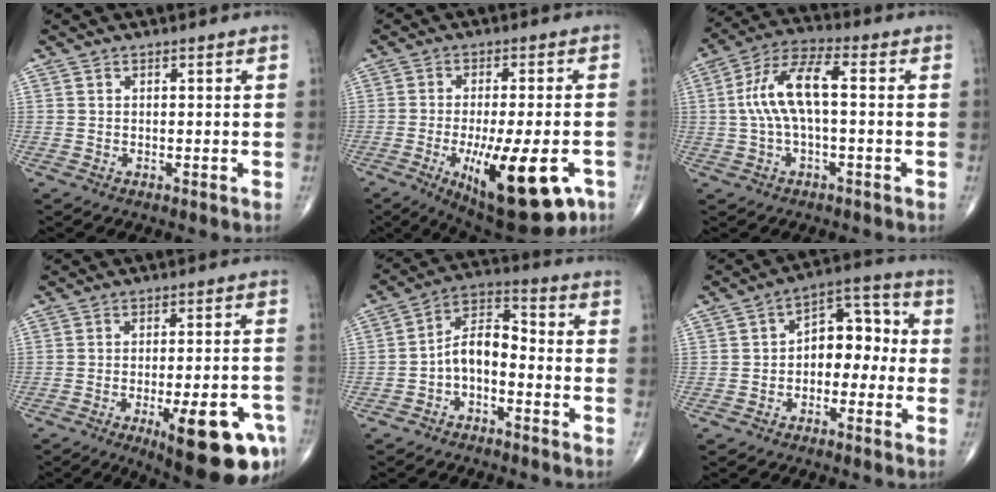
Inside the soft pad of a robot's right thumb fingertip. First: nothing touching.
{"total": 19.0, "force": [-7.3, 6.4, 16.4], "torque": [-0.219, -0.008, -0.094]}
{"total": 10.5, "force": [0.3, 3.9, 9.8], "torque": [-0.210, 0.037, 0.001]}
{"total": 19.2, "force": [-8.9, 5.5, 16.2], "torque": [-0.166, 0.029, -0.111]}
{"total": 8.0, "force": [-2.9, 4.4, 6.0], "torque": [-0.098, 0.054, -0.065]}
{"total": 9.5, "force": [-1.1, 6.2, 7.1], "torque": [-0.064, 0.043, -0.035]}